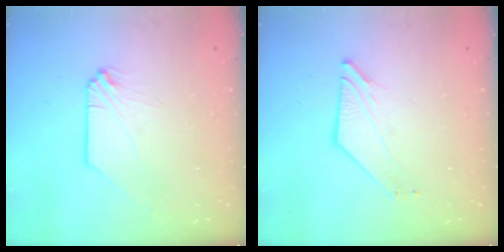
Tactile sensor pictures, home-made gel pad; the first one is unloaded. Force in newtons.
{"total": 2.9, "press": 2.9, "slide": 0.2}